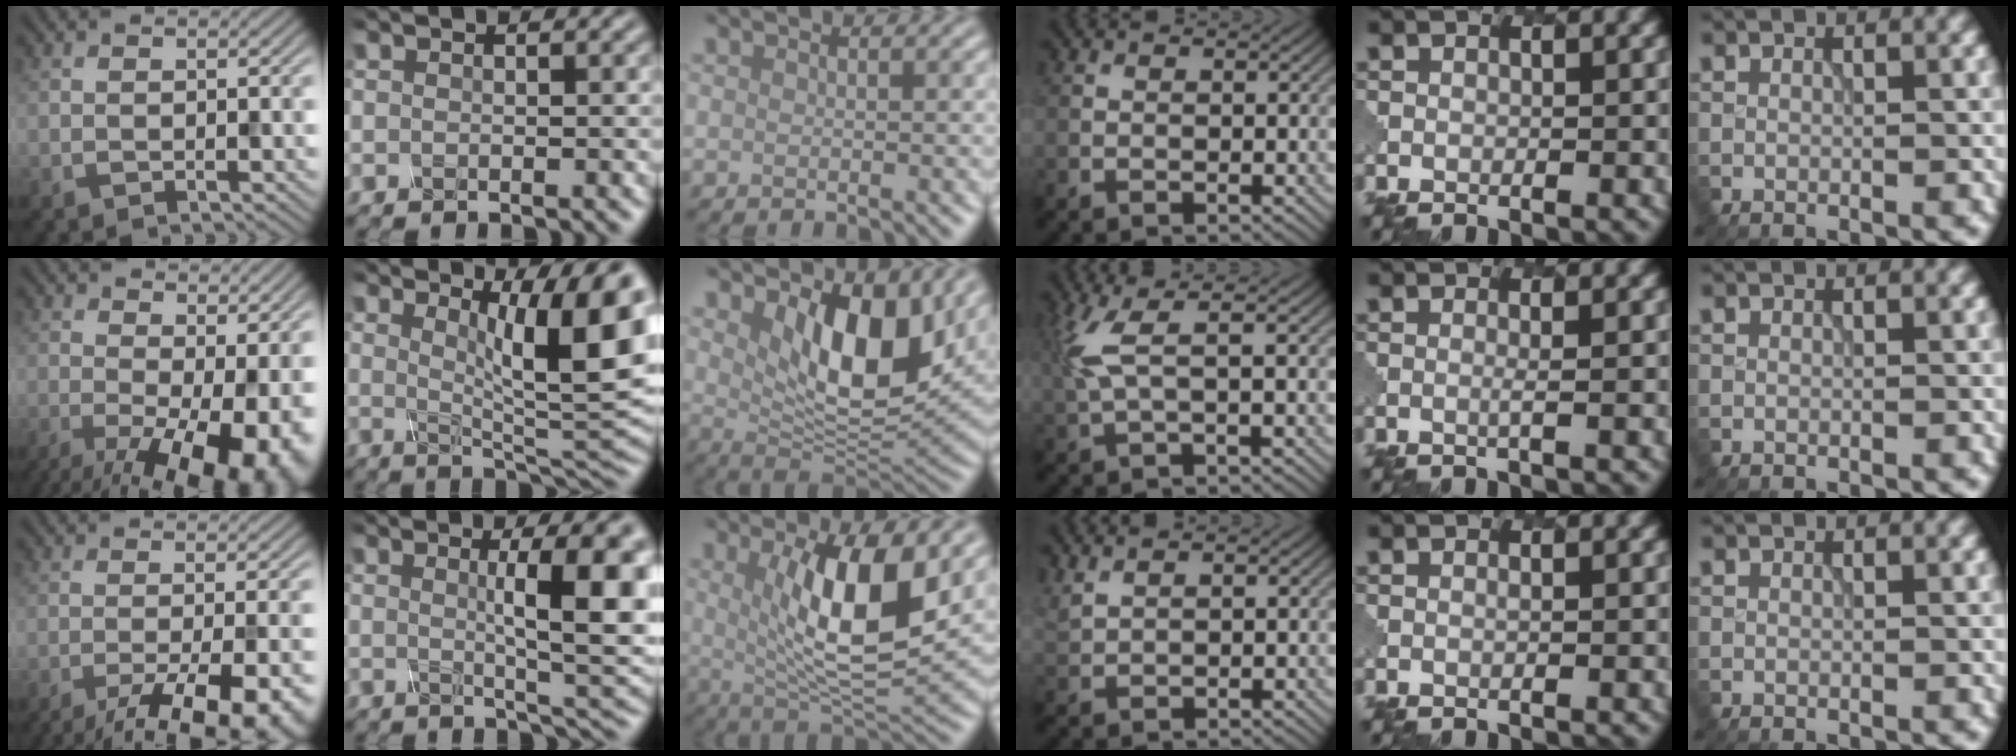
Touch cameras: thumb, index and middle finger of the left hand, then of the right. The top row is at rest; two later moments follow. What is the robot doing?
{"motion": "screw", "object": "spray bottle"}